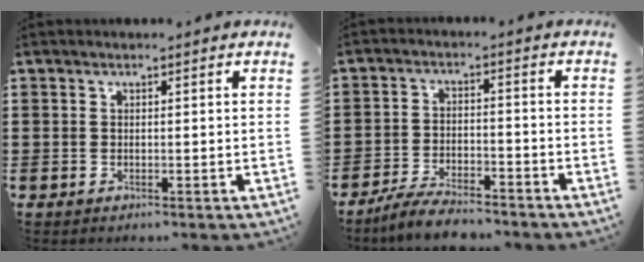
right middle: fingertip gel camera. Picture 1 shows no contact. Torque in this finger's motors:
{"motor_torque": [0.70, 0.25, 0.09, 0.07]}